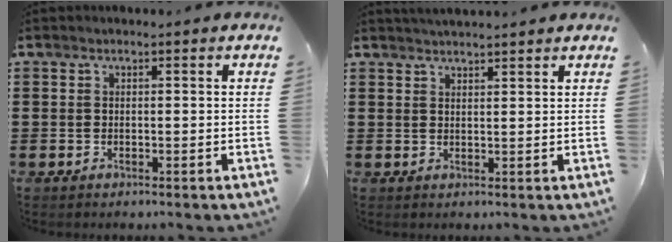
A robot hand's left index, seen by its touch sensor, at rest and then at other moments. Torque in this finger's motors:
{"motor_torque": [1.65, 0.49, 0.20, 0.03]}